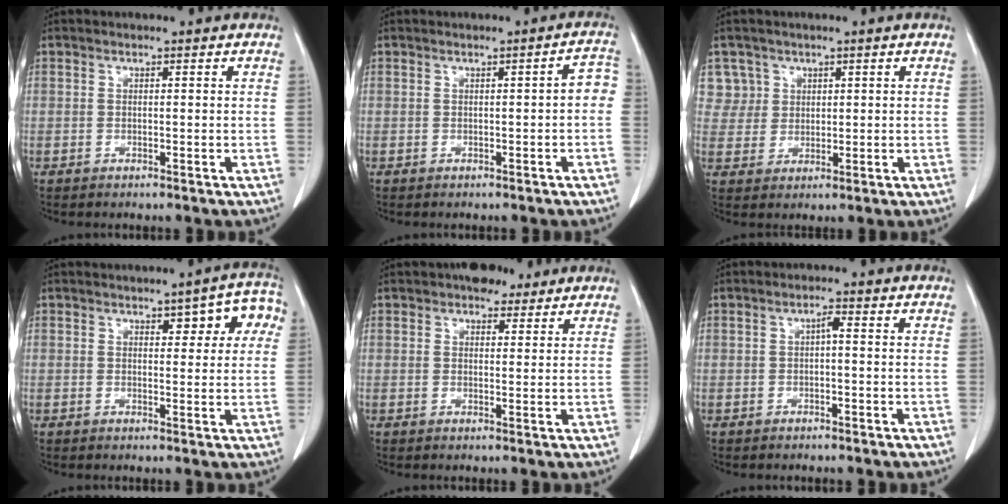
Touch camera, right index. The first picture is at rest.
{"total": 2.6, "force": [-0.4, 0.6, 2.5], "torque": [-0.023, 0.008, -0.007]}
{"total": 4.5, "force": [2.2, 3.8, -0.5], "torque": [0.026, 0.005, 0.044]}
{"total": 6.3, "force": [2.5, 2.3, 5.2], "torque": [-0.049, 0.018, 0.026]}
{"total": 4.0, "force": [3.1, 2.0, 1.5], "torque": [-0.021, 0.010, 0.047]}
{"total": 1.4, "force": [0.0, 0.3, 1.4], "torque": [-0.023, 0.005, 0.001]}